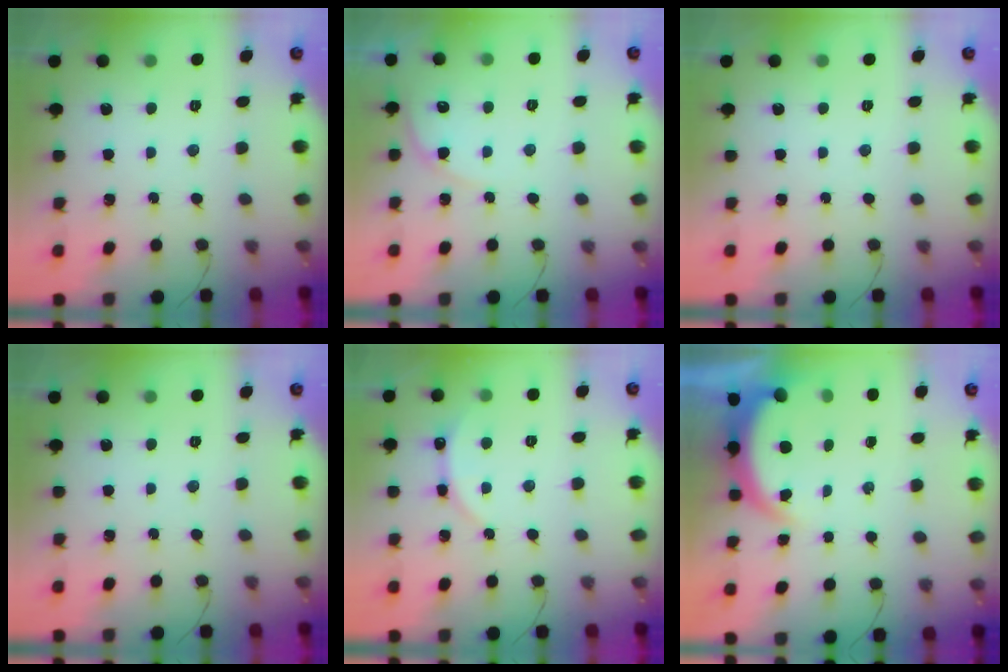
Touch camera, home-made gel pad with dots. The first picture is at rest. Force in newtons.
{"total": 4.3, "press": 4.3, "slide": 0.5}
{"total": 0.0}
{"total": 0.0}
{"total": 2.9, "press": 2.9, "slide": 0.3}
{"total": 5.2, "press": 5.2, "slide": 0.7}